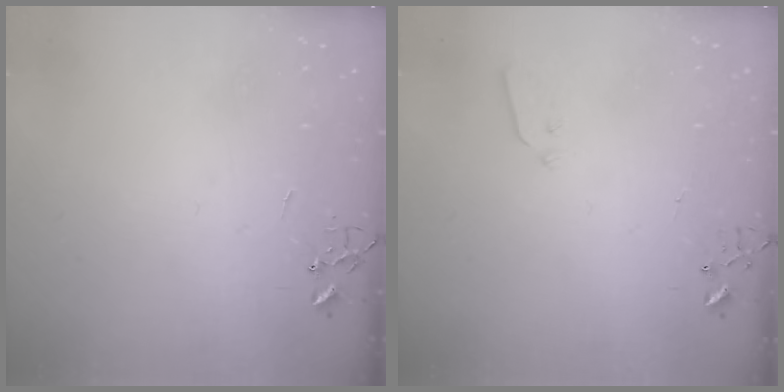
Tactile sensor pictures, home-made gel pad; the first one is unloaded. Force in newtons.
{"total": 3.6, "press": 3.6, "slide": 0.6}